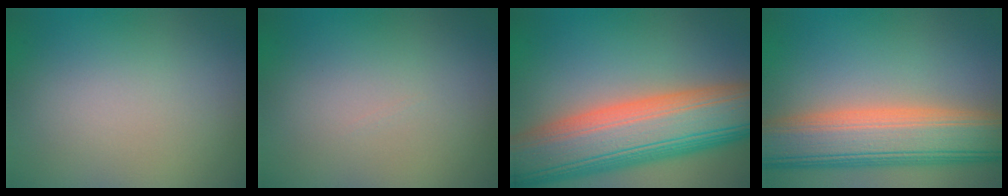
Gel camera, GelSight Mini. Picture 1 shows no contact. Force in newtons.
{"total": 0.0}
{"total": 13.7, "press": 13.7, "slide": 0.7}
{"total": 10.2, "press": 10.2, "slide": 1.1}